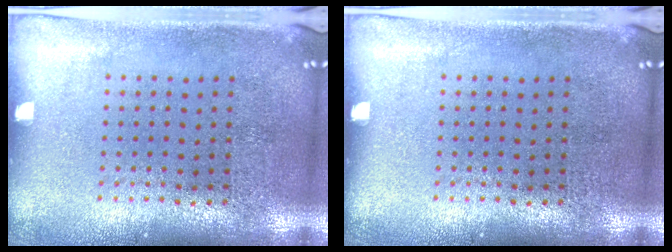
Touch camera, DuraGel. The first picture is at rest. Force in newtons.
{"total": 0.0}